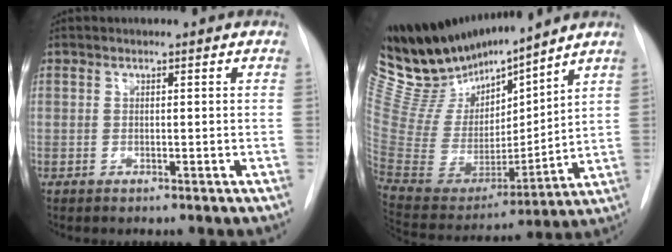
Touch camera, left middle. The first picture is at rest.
{"total": 19.4, "force": [17.4, 3.4, 7.9], "torque": [-0.156, -0.014, 0.337]}